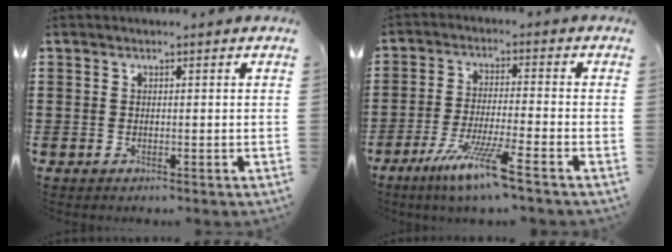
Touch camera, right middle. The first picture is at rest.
{"total": 8.3, "force": [-6.0, -0.1, 5.7], "torque": [-0.116, -0.014, -0.114]}